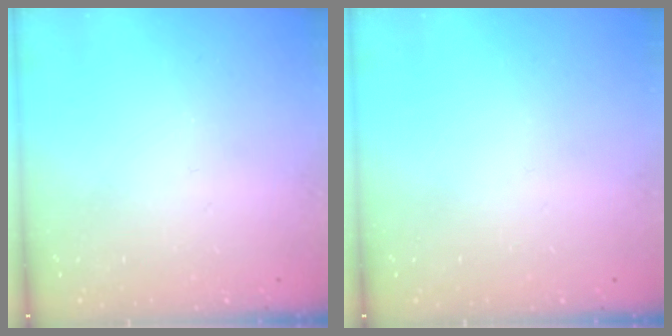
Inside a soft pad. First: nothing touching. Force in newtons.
{"total": 0.0}